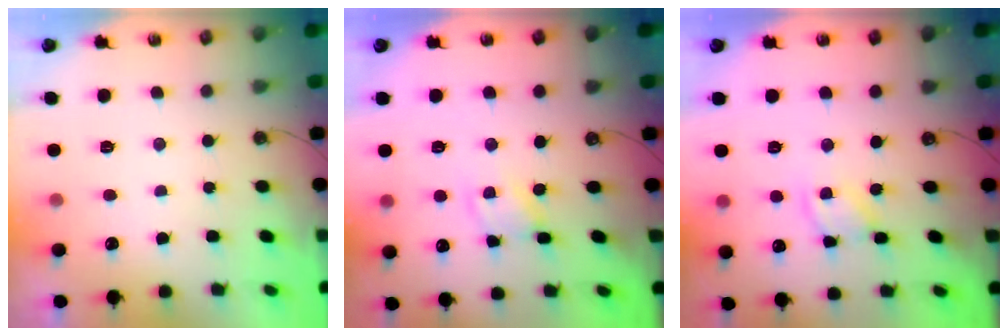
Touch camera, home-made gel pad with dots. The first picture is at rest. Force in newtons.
{"total": 2.5, "press": 2.5, "slide": 0.1}
{"total": 4.1, "press": 4.1, "slide": 0.2}